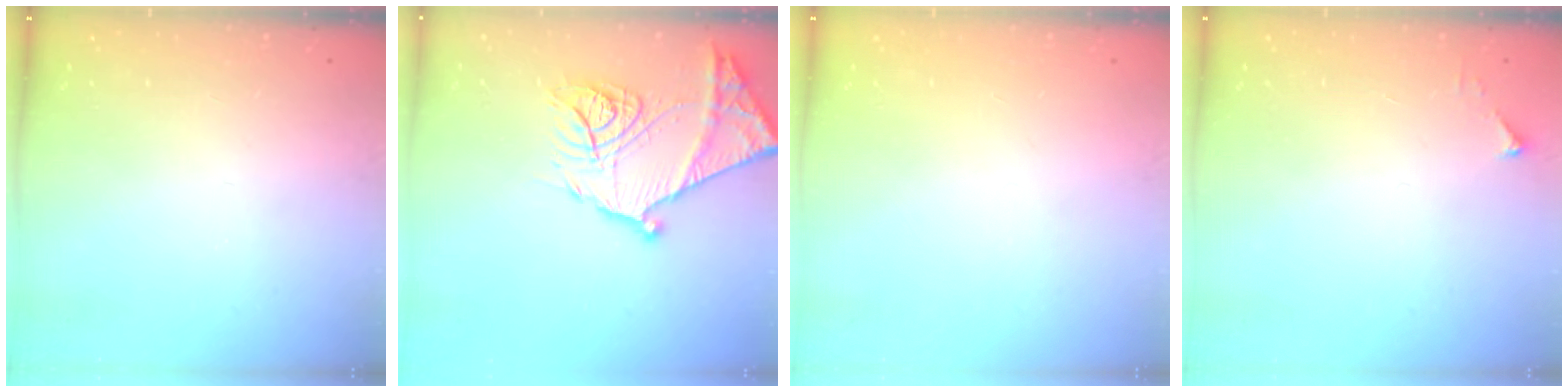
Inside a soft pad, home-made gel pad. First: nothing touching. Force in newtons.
{"total": 20.5, "press": 20.5, "slide": 1.8}
{"total": 0.0}
{"total": 2.5, "press": 2.5, "slide": 0.3}